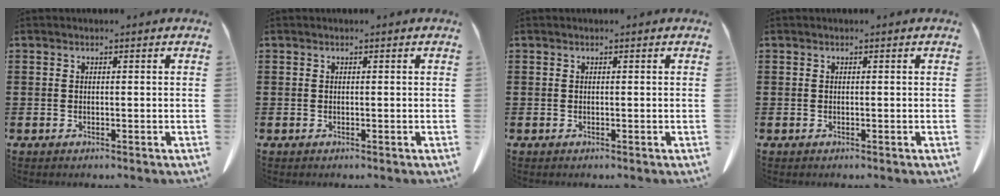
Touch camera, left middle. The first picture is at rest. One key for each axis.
{"total": 0.0}
{"total": 0.0}
{"total": 0.0}